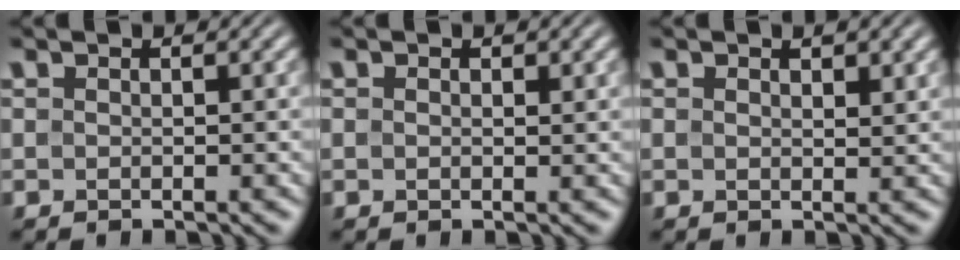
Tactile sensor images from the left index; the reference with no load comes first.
{"total": 1.0, "force": [0.4, 0.5, 0.8], "torque": [-0.013, 0.000, 0.006]}
{"total": 1.8, "force": [1.0, 0.7, 1.3], "torque": [-0.021, -0.002, 0.020]}